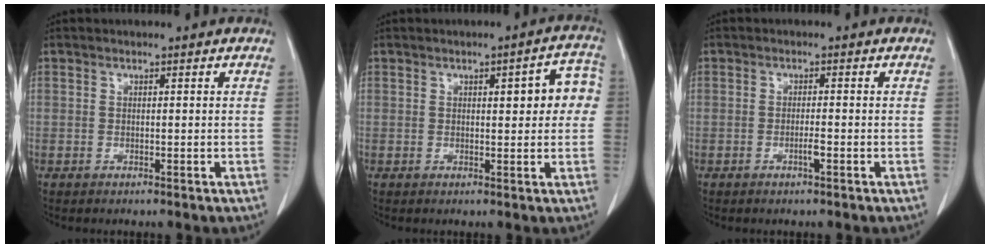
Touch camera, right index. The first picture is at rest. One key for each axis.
{"total": 5.8, "fx": 1.1, "fy": 1.9, "fz": 5.3, "tx": -0.056, "ty": 0.018, "tz": 0.010}
{"total": 1.5, "fx": -0.7, "fy": 0.0, "fz": 1.4, "tx": -0.028, "ty": -0.001, "tz": -0.013}